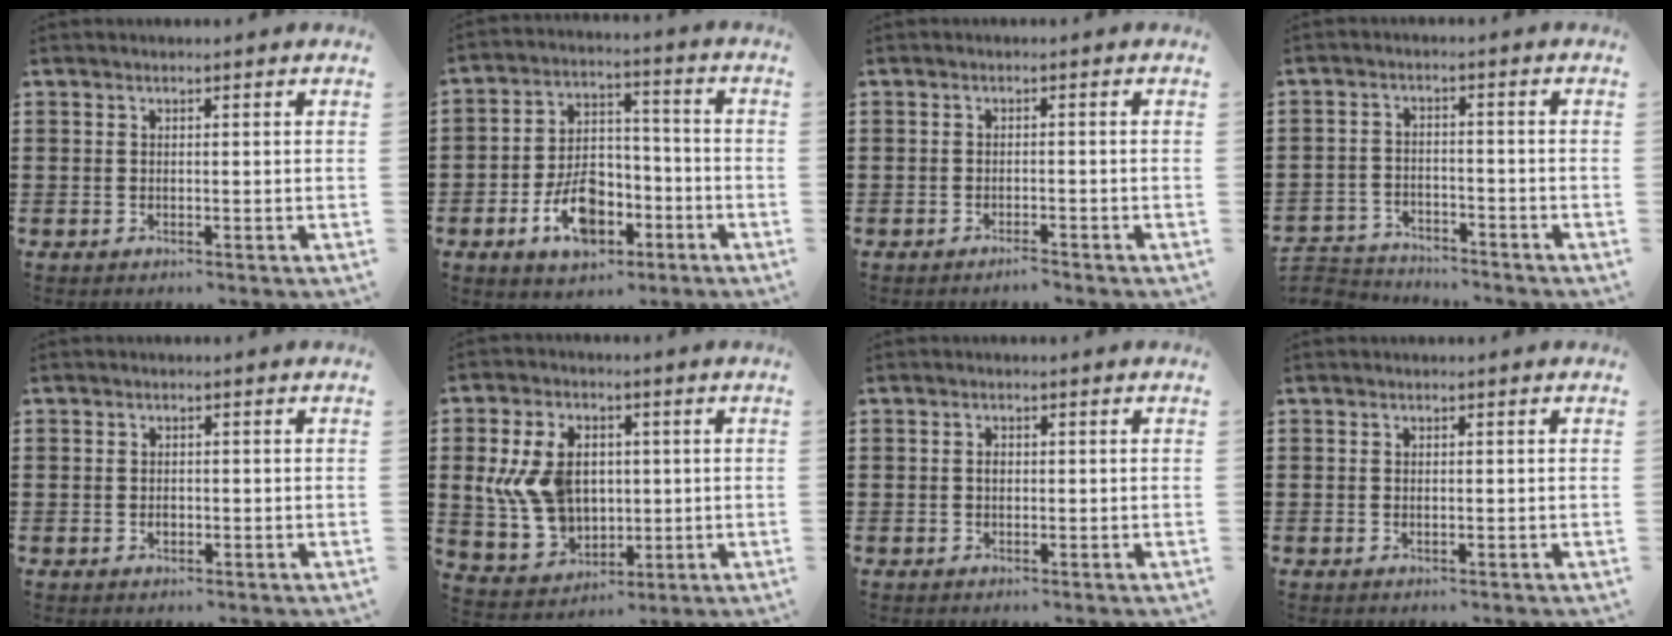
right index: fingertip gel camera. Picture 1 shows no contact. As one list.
[{"total": 9.6, "force": [-3.9, 5.9, 6.5], "torque": [-0.116, 0.007, -0.072]}, {"total": 1.3, "force": [-1.1, 0.1, 0.5], "torque": [-0.012, -0.001, -0.022]}, {"total": 3.7, "force": [-3.7, 0.6, -0.3], "torque": [-0.011, -0.003, -0.081]}, {"total": 1.0, "force": [-0.2, 0.8, 0.5], "torque": [-0.011, 0.003, -0.004]}, {"total": 10.9, "force": [1.2, 8.0, 7.3], "torque": [-0.191, 0.013, 0.021]}, {"total": 1.1, "force": [0.0, 0.7, 0.8], "torque": [-0.018, 0.002, 0.000]}, {"total": 0.0}]